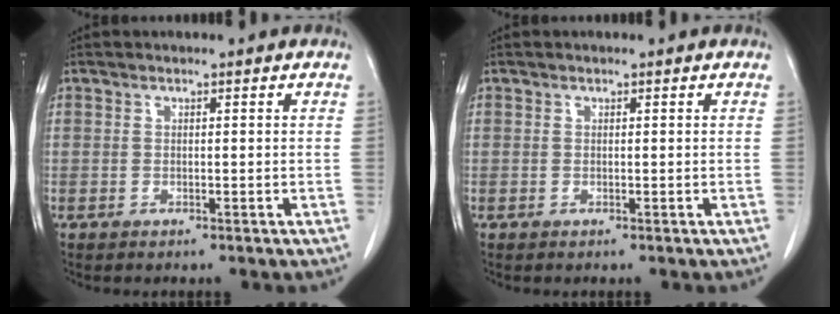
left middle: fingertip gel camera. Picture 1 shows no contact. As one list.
[{"total": 0.0}]